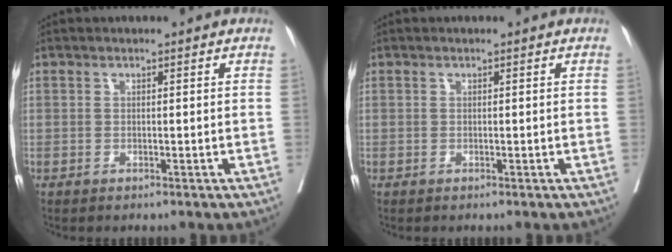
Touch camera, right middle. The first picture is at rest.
{"total": 0.0}